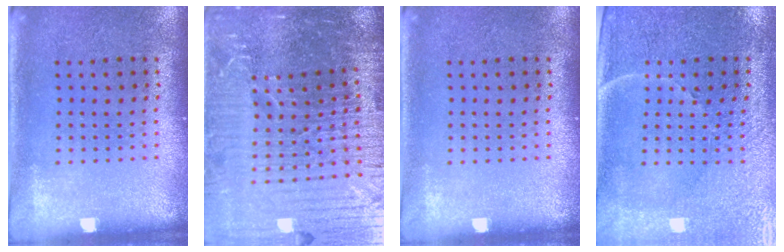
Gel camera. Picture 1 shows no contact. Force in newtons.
{"total": 6.9, "press": 6.0, "slide": 3.4}
{"total": 0.0}
{"total": 3.4, "press": 3.2, "slide": 1.0}